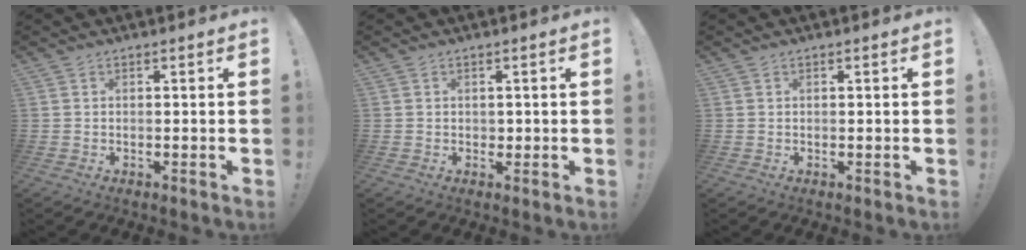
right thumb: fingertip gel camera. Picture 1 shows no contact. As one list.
[{"total": 1.1, "force": [0.2, 1.1, 0.2], "torque": [0.003, -0.001, 0.003]}, {"total": 0.0}]